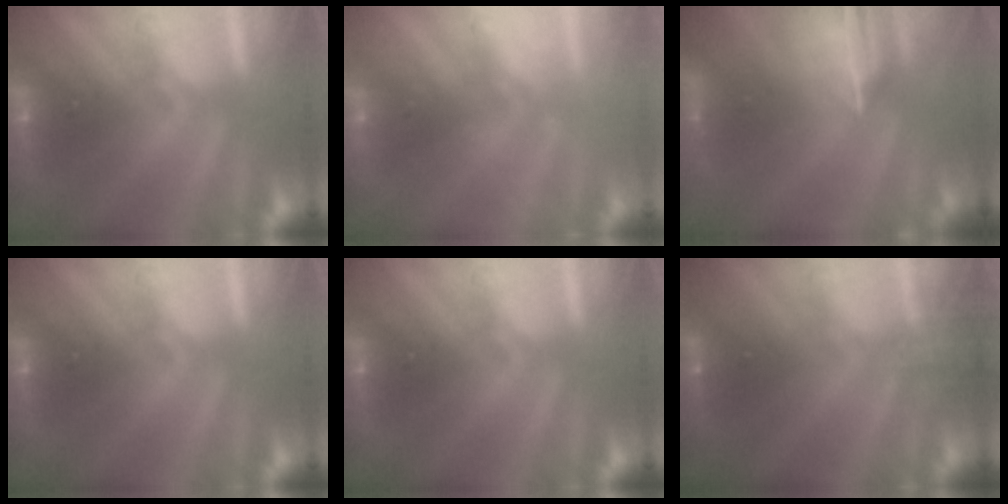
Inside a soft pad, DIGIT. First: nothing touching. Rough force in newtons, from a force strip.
{"total": 2.1}
{"total": 5.6}
{"total": 0.0}
{"total": 0.0}
{"total": 1.7}